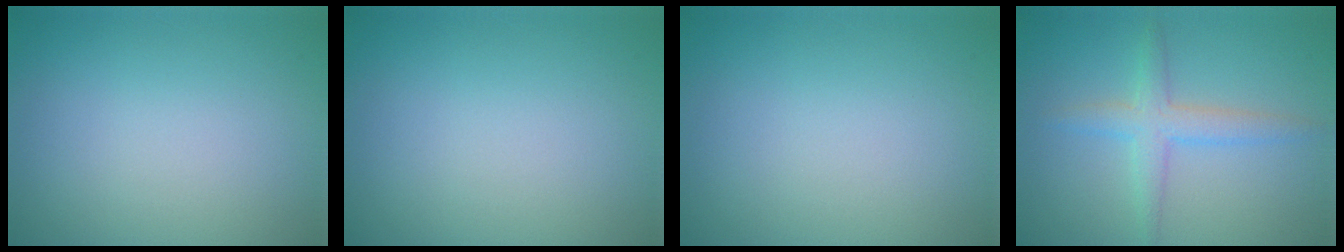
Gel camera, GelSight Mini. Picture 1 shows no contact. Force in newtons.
{"total": 0.0}
{"total": 0.0}
{"total": 2.7, "press": 2.7, "slide": 0.0}